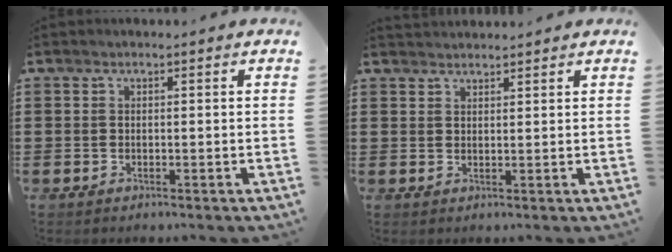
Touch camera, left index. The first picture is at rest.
{"total": 1.7, "force": [1.6, 0.1, -0.1], "torque": [-0.002, 0.003, 0.033]}